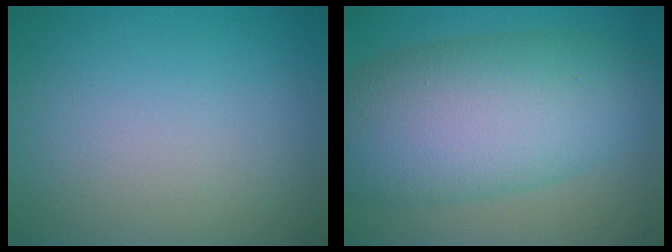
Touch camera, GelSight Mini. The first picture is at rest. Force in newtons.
{"total": 11.0, "press": 11.0, "slide": 0.0}